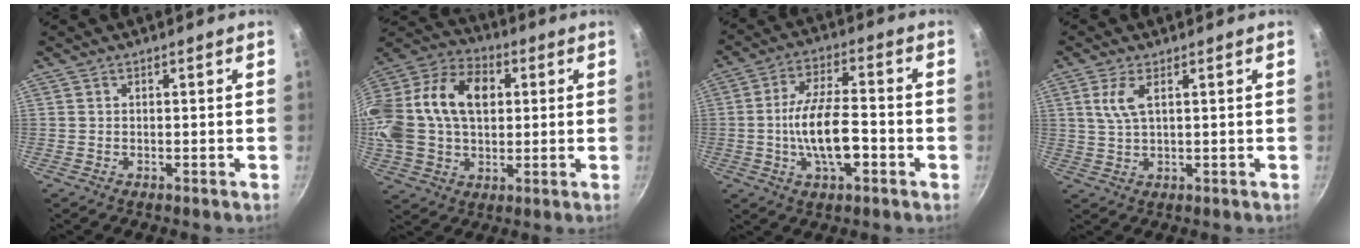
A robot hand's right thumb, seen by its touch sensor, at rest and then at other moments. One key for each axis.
{"total": 23.9, "fx": 3.9, "fy": 16.7, "fz": 16.7, "tx": -0.330, "ty": 0.037, "tz": 0.057}
{"total": 11.9, "fx": -2.7, "fy": 4.9, "fz": 10.5, "tx": -0.181, "ty": 0.025, "tz": -0.053}
{"total": 4.5, "fx": 1.6, "fy": 1.7, "fz": 3.8, "tx": -0.083, "ty": -0.003, "tz": 0.036}